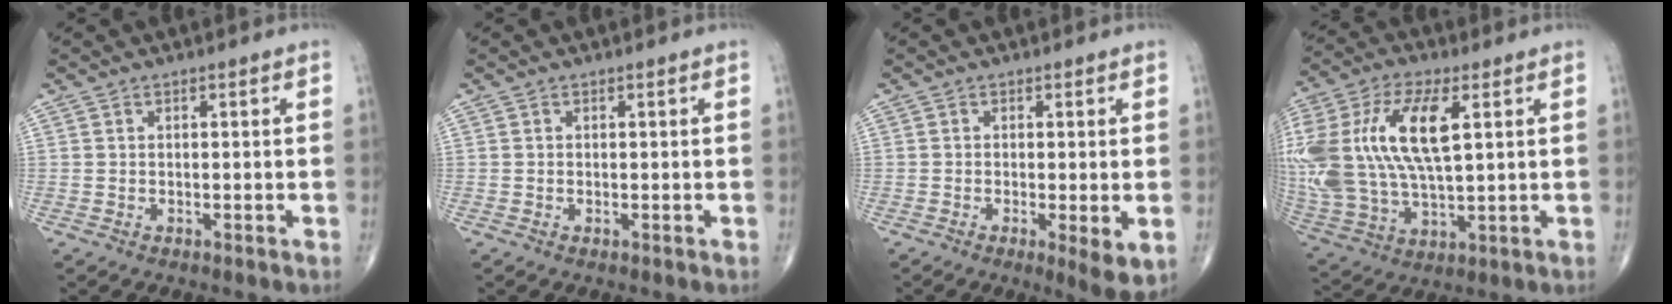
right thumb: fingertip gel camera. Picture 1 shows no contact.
{"total": 0.0}
{"total": 5.2, "force": [-1.1, 1.2, 4.9], "torque": [-0.080, -0.017, -0.019]}
{"total": 23.9, "force": [5.2, 11.2, 20.5], "torque": [-0.469, 0.006, 0.099]}